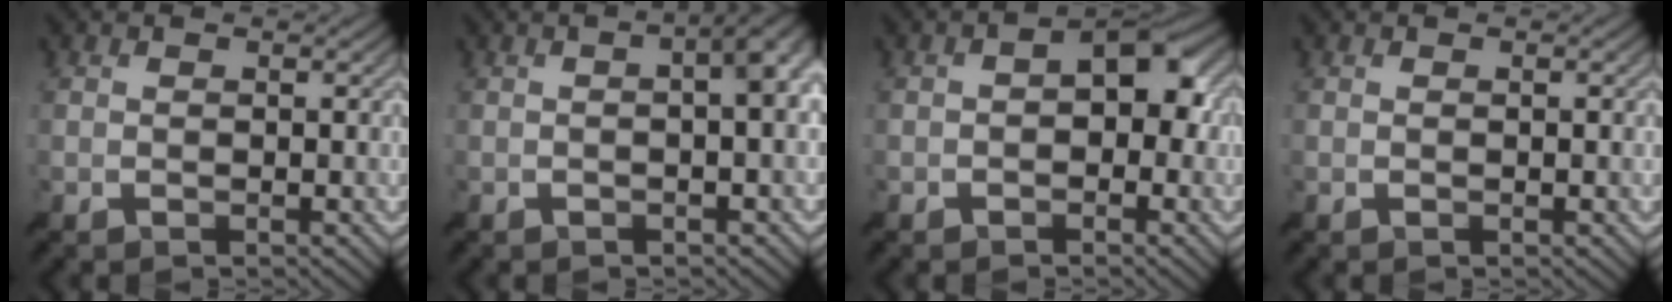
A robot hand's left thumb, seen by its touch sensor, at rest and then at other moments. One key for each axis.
{"total": 5.7, "fx": 0.1, "fy": 1.6, "fz": 5.5, "tx": -0.068, "ty": 0.016, "tz": -0.006}
{"total": 5.0, "fx": -0.5, "fy": 2.9, "fz": 4.0, "tx": -0.048, "ty": 0.009, "tz": -0.019}
{"total": 0.0}